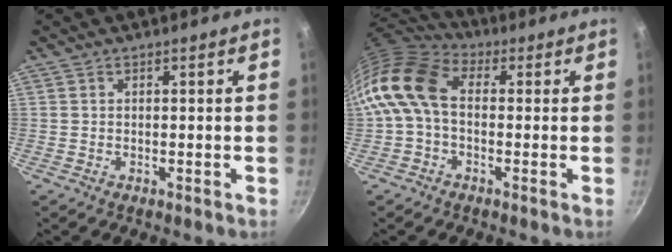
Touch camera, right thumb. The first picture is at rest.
{"total": 12.6, "force": [0.0, 8.6, 9.2], "torque": [-0.168, 0.028, -0.019]}